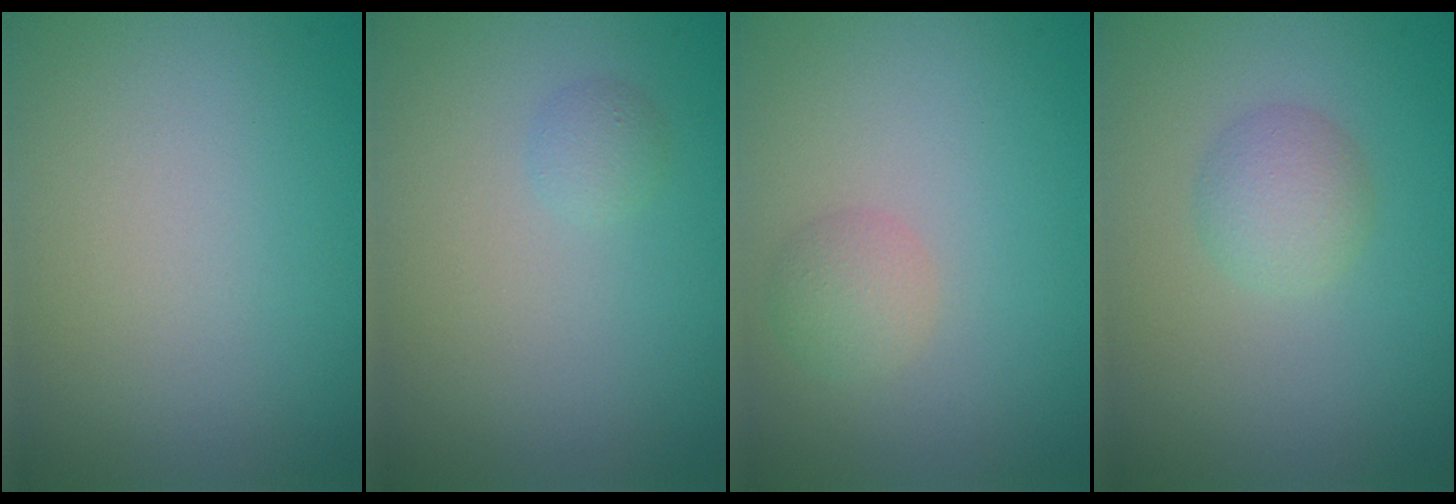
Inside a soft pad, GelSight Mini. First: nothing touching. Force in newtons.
{"total": 0.9, "press": 0.9, "slide": 0.1}
{"total": 1.9, "press": 1.9, "slide": 0.1}
{"total": 2.3, "press": 2.3, "slide": 0.1}